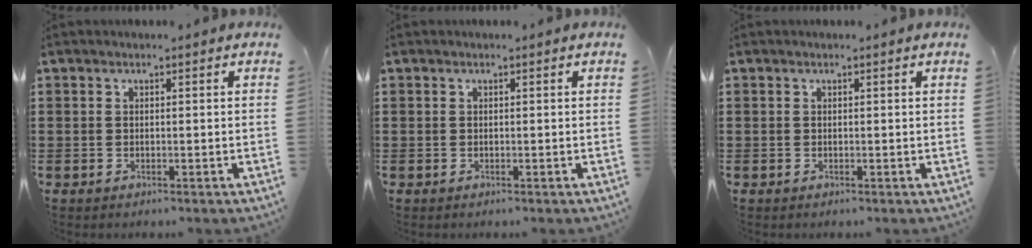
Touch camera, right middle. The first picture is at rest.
{"total": 0.0}
{"total": 0.0}